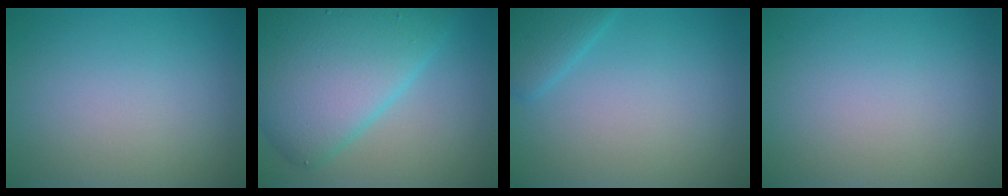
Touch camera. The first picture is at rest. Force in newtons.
{"total": 9.8, "press": 9.8, "slide": 0.3}
{"total": 2.3, "press": 2.3, "slide": 0.1}
{"total": 0.0}